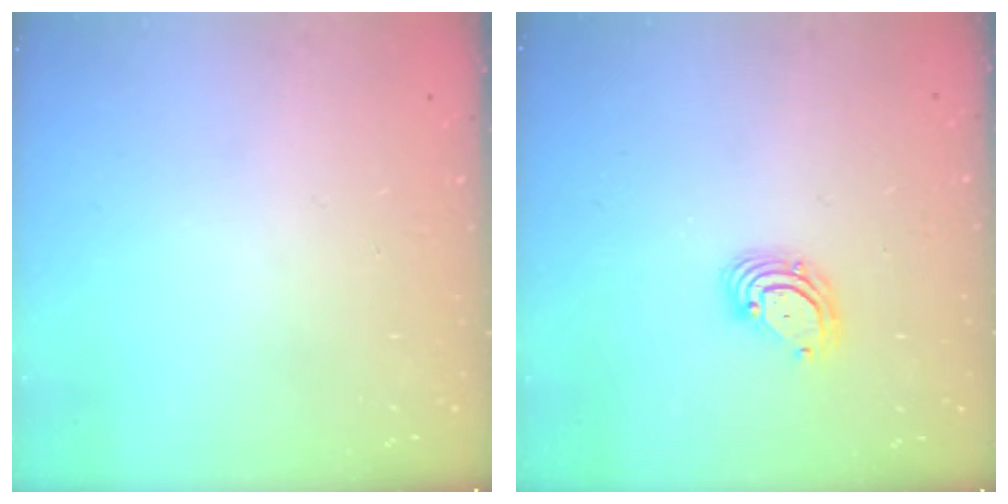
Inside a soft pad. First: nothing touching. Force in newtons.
{"total": 4.9, "press": 4.9, "slide": 0.5}